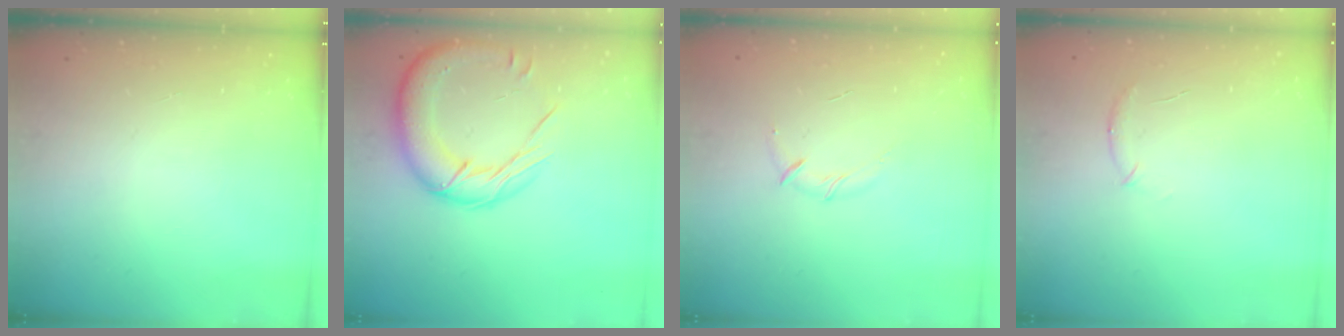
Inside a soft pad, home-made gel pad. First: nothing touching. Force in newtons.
{"total": 17.6, "press": 17.4, "slide": 2.5}
{"total": 3.8, "press": 3.7, "slide": 1.0}
{"total": 6.1, "press": 5.9, "slide": 1.3}